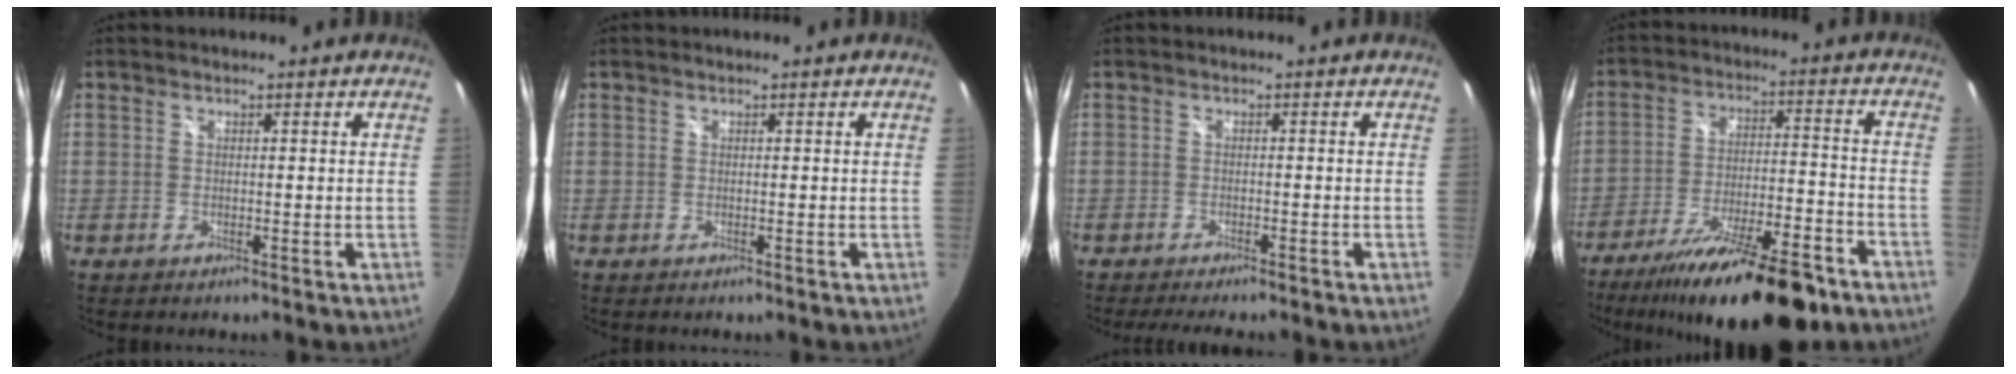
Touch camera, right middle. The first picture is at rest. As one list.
[{"total": 0.0}, {"total": 5.7, "force": [-4.9, 0.9, 2.7], "torque": [-0.057, -0.017, -0.075]}, {"total": 21.6, "force": [-16.2, 5.0, 13.3], "torque": [-0.232, -0.033, -0.247]}]